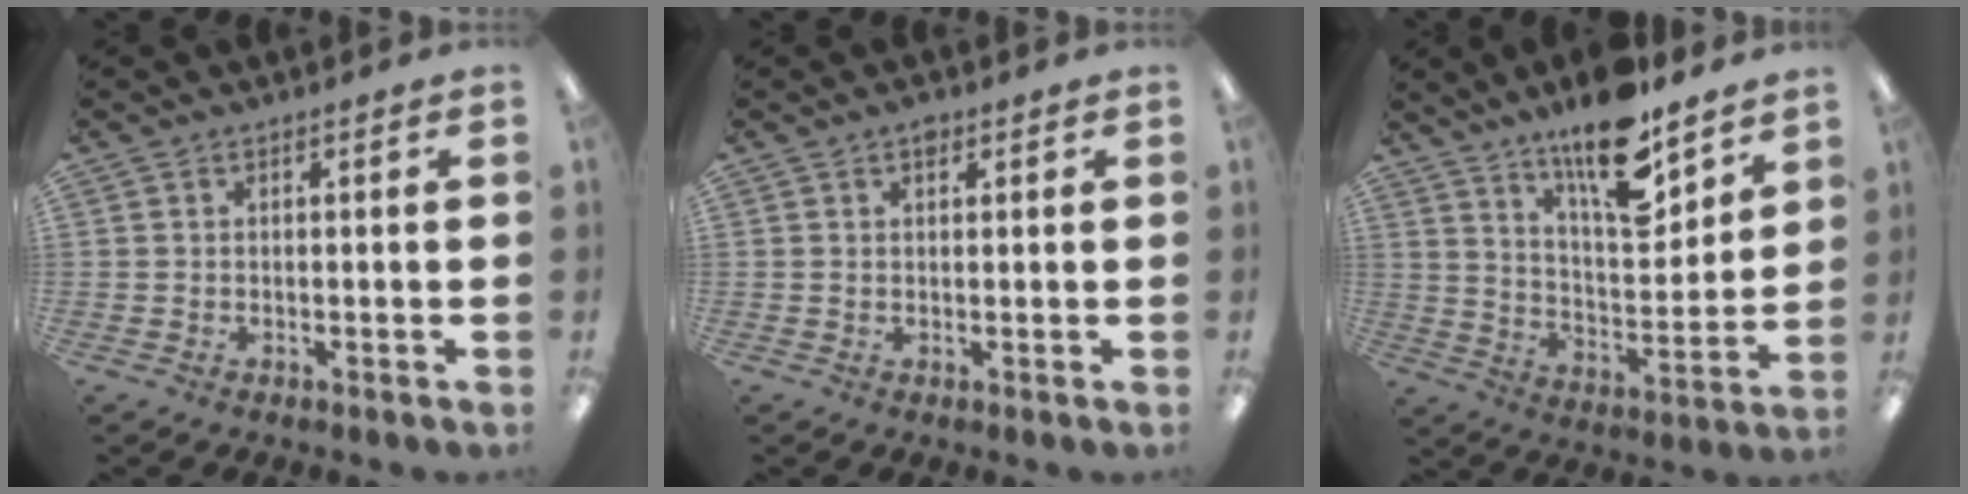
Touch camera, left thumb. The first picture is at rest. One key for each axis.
{"total": 1.7, "fx": 1.1, "fy": 0.8, "fz": 1.0, "tx": -0.005, "ty": -0.005, "tz": 0.015}
{"total": 16.0, "fx": 11.9, "fy": 5.0, "fz": 9.5, "tx": -0.151, "ty": -0.080, "tz": 0.200}